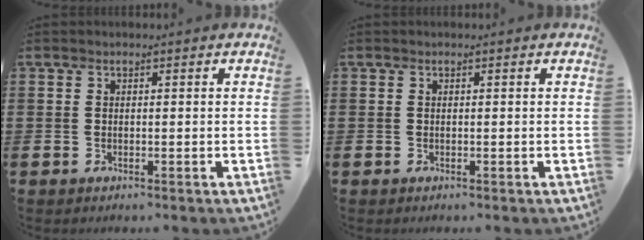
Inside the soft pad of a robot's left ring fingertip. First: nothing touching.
{"total": 0.0}